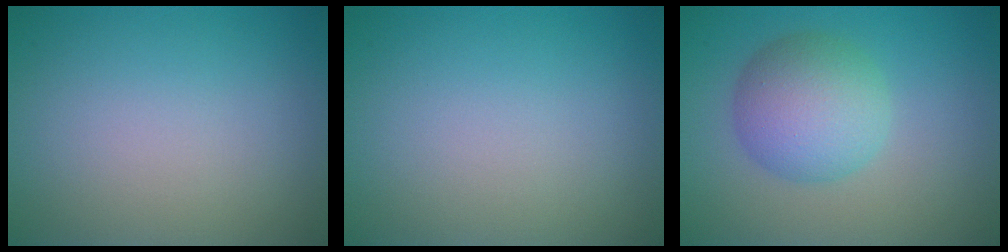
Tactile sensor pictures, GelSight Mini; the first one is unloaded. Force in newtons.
{"total": 0.0}
{"total": 5.6, "press": 5.6, "slide": 0.1}